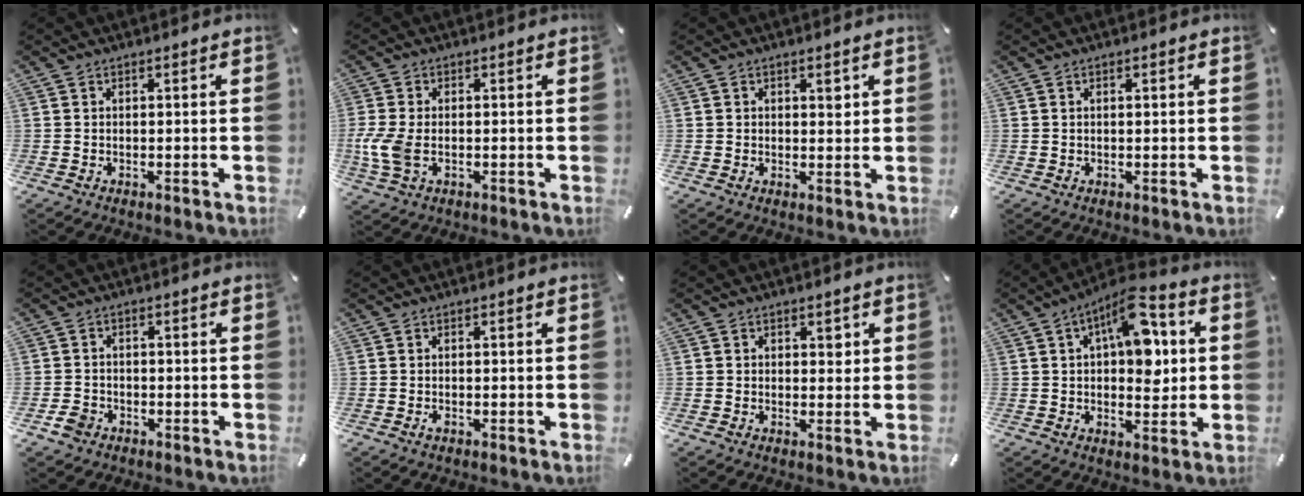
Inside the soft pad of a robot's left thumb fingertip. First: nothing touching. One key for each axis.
{"total": 6.8, "fx": -1.2, "fy": 4.0, "fz": 5.4, "tx": -0.128, "ty": -0.003, "tz": -0.024}
{"total": 2.1, "fx": 0.8, "fy": 1.6, "fz": 1.1, "tx": 0.001, "ty": -0.004, "tz": 0.007}
{"total": 0.6, "fx": 0.2, "fy": 0.3, "fz": 0.5, "tx": -0.010, "ty": 0.002, "tz": 0.002}
{"total": 3.5, "fx": -1.8, "fy": 2.8, "fz": 1.1, "tx": -0.021, "ty": 0.006, "tz": -0.036}
{"total": 0.9, "fx": -0.4, "fy": 0.4, "fz": 0.7, "tx": -0.013, "ty": -0.002, "tz": -0.008}
{"total": 2.3, "fx": 0.8, "fy": 1.9, "fz": 1.1, "tx": 0.001, "ty": -0.003, "tz": 0.006}
{"total": 13.8, "fx": 4.1, "fy": 7.4, "fz": 10.9, "tx": -0.154, "ty": -0.020, "tz": 0.068}